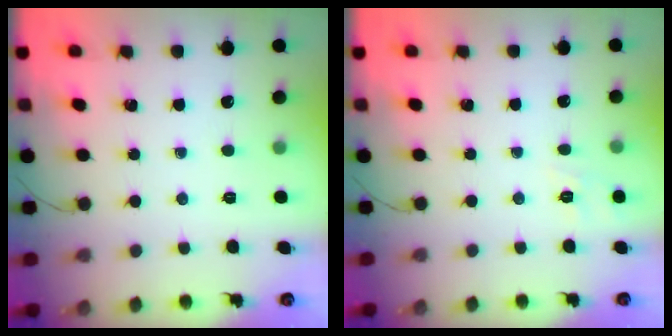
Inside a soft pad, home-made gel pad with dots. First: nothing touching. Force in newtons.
{"total": 8.5, "press": 8.3, "slide": 1.7}